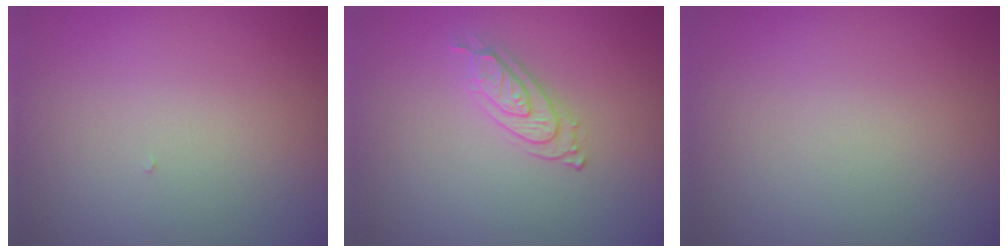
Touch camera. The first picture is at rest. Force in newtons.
{"total": 2.2, "press": 2.1, "slide": 0.6}
{"total": 0.0}